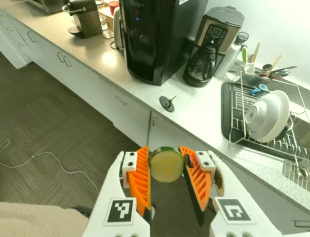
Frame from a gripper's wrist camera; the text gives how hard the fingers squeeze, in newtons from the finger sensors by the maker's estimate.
{"total": 11.3, "left": 11.6, "right": 11.0}